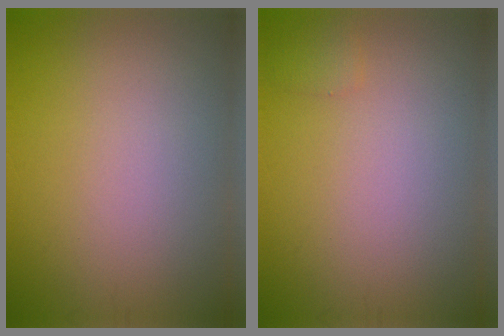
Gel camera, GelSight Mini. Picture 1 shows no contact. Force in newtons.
{"total": 0.7, "press": 0.7, "slide": 0.0}